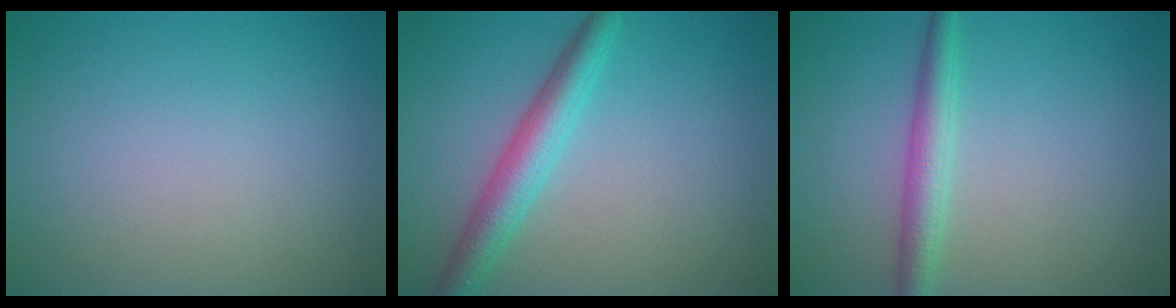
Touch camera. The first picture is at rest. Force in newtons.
{"total": 3.9, "press": 3.9, "slide": 0.1}
{"total": 2.8, "press": 2.8, "slide": 0.0}